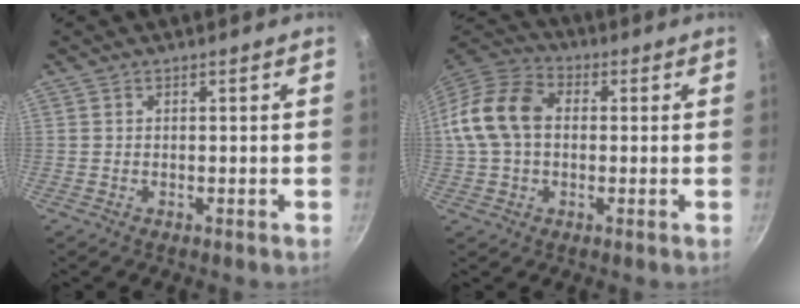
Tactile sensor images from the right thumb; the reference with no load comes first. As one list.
[{"total": 14.1, "force": [0.9, 10.1, 9.8], "torque": [-0.172, 0.032, 0.000]}]